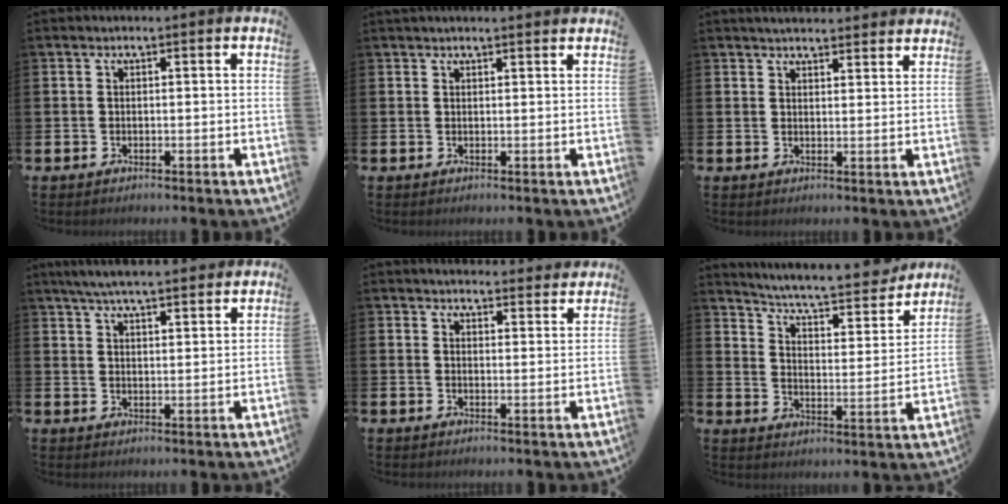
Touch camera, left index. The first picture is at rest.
{"total": 1.1, "force": [1.1, 0.0, 0.3], "torque": [0.006, -0.005, 0.017]}
{"total": 3.3, "force": [3.2, 0.4, 0.2], "torque": [-0.007, -0.015, 0.059]}
{"total": 5.7, "force": [5.4, 0.5, 1.6], "torque": [-0.042, -0.022, 0.099]}
{"total": 3.8, "force": [3.8, 0.6, 0.0], "torque": [0.004, -0.025, 0.067]}
{"total": 6.9, "force": [6.5, 0.9, 2.0], "torque": [-0.064, -0.053, 0.107]}